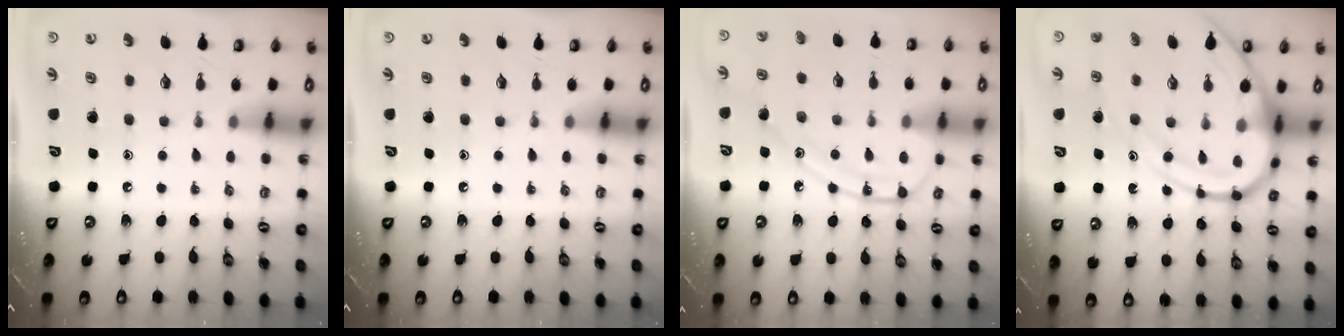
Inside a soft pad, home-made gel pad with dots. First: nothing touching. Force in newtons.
{"total": 0.0}
{"total": 10.6, "press": 10.6, "slide": 0.2}
{"total": 14.4, "press": 14.4, "slide": 1.4}